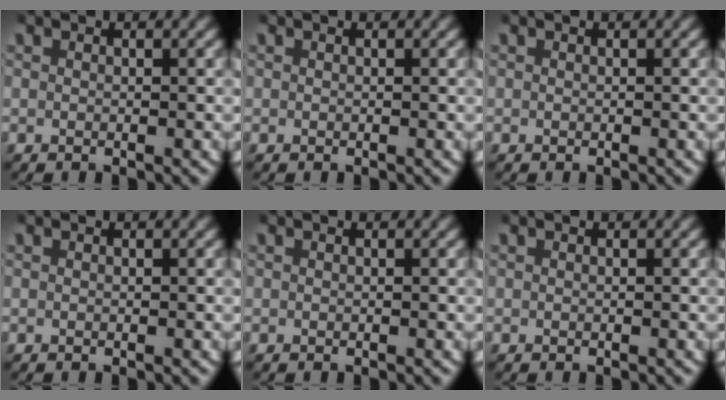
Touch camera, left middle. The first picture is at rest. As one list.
[{"total": 0.0}, {"total": 0.0}, {"total": 0.0}, {"total": 0.0}, {"total": 0.0}]